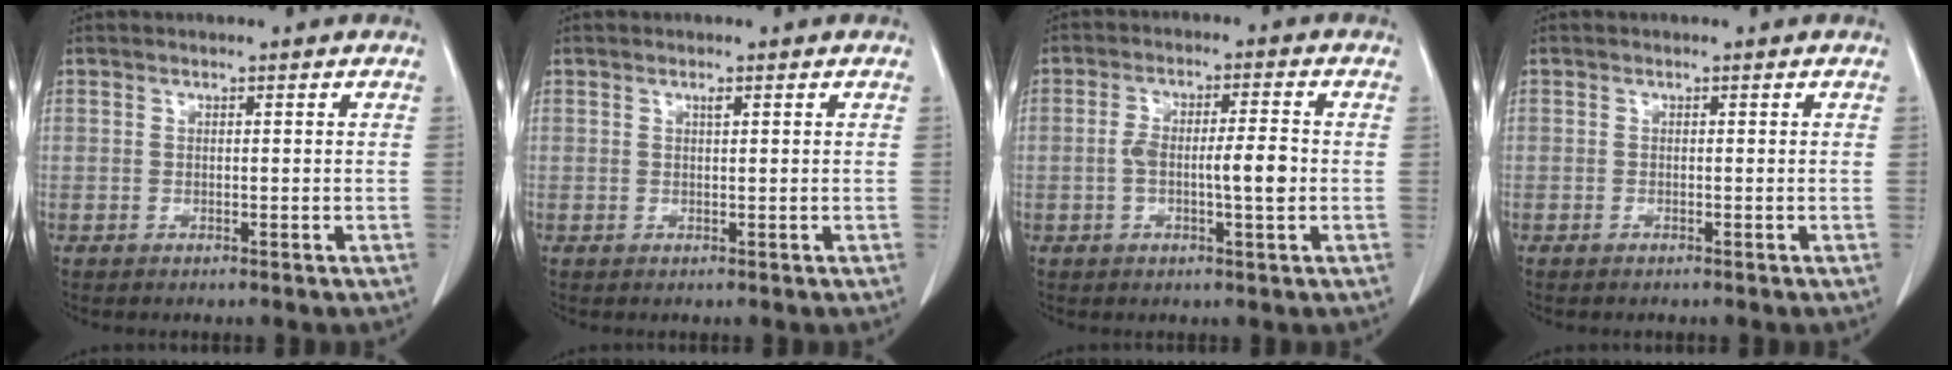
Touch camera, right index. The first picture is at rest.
{"total": 0.6, "force": [0.3, 0.1, 0.5], "torque": [-0.011, 0.000, 0.005]}
{"total": 6.5, "force": [-0.9, 1.1, 6.4], "torque": [-0.119, 0.010, -0.015]}
{"total": 0.0}